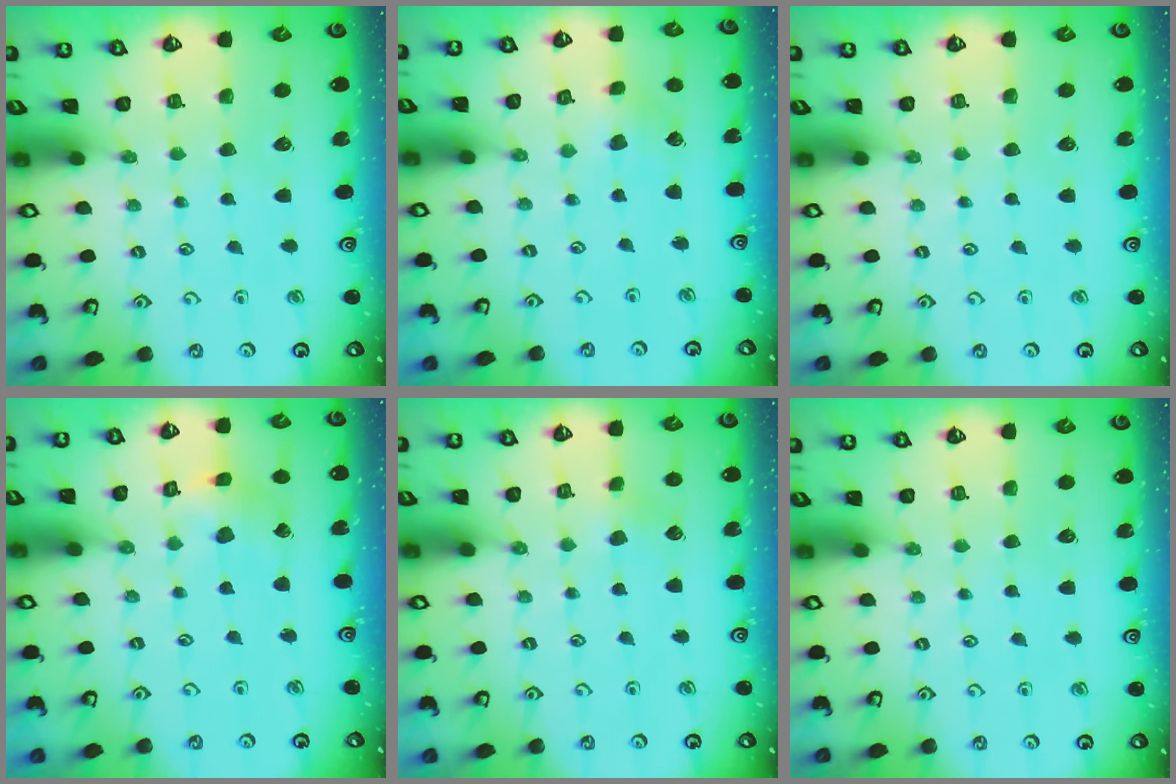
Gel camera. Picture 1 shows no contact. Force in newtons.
{"total": 2.8, "press": 2.8, "slide": 0.2}
{"total": 0.0}
{"total": 5.0, "press": 5.0, "slide": 0.5}
{"total": 2.3, "press": 2.3, "slide": 0.2}
{"total": 0.0}